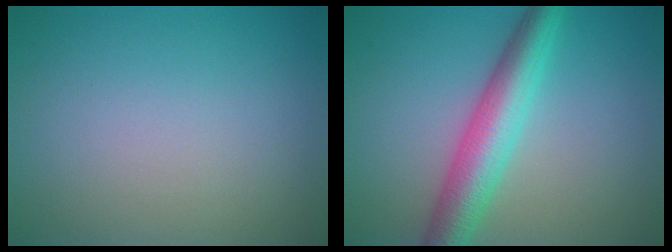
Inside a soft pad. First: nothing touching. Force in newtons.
{"total": 5.8, "press": 5.8, "slide": 0.1}